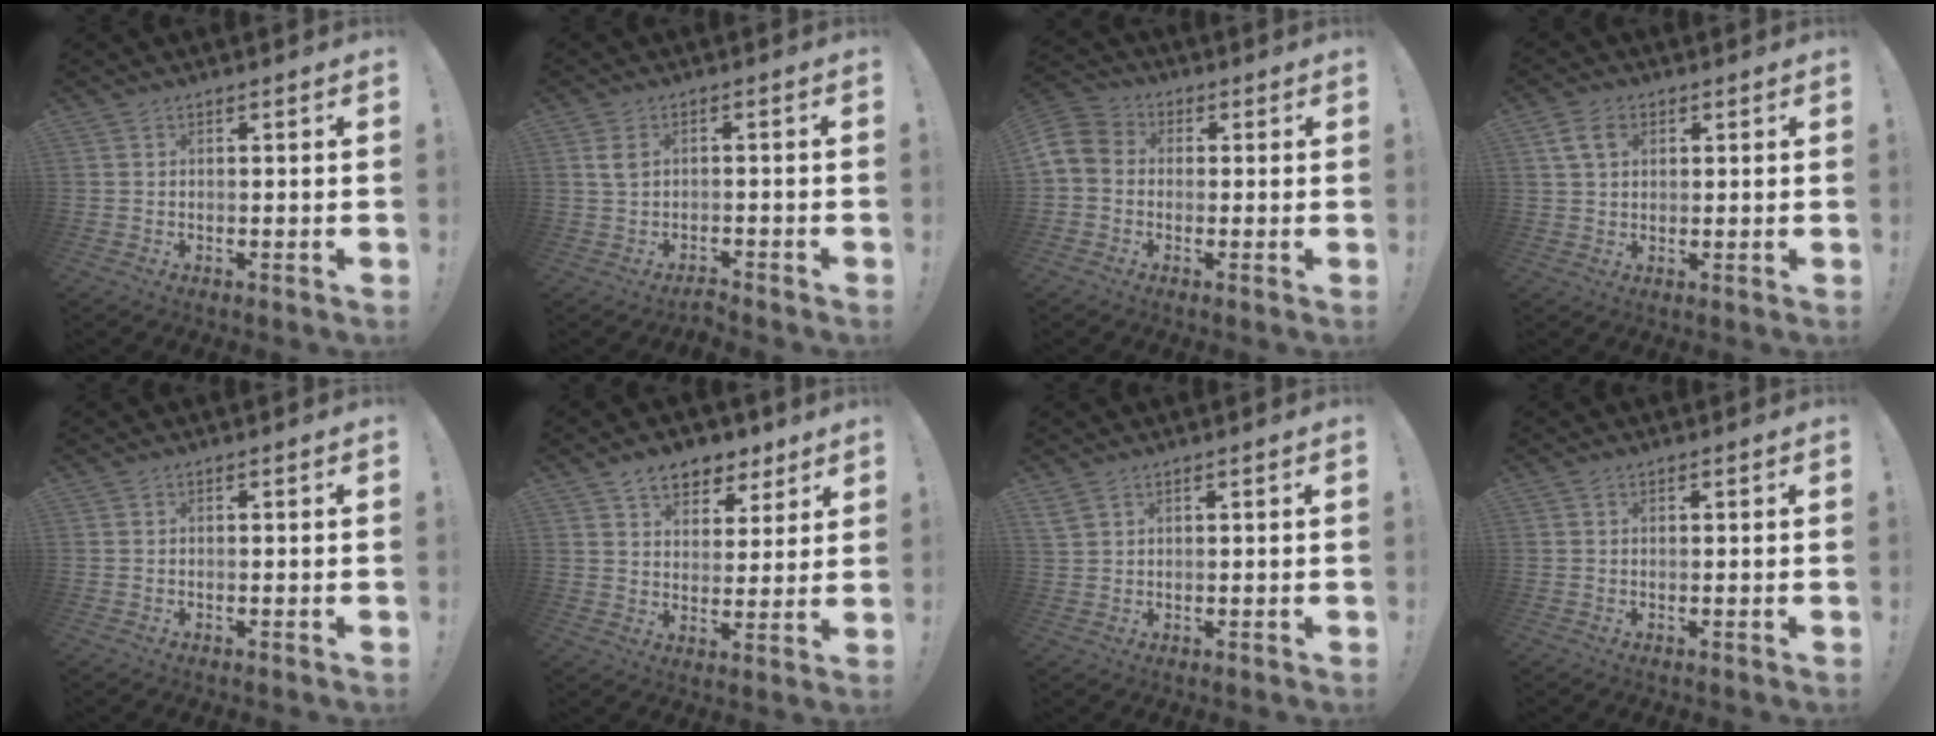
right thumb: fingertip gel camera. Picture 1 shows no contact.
{"total": 2.7, "force": [-0.8, 1.5, 2.1], "torque": [-0.044, 0.004, -0.017]}
{"total": 7.1, "force": [-0.8, 5.9, 3.9], "torque": [-0.082, 0.016, -0.011]}
{"total": 6.4, "force": [2.5, 4.3, 4.0], "torque": [-0.071, 0.004, 0.050]}
{"total": 0.0}
{"total": 8.9, "force": [6.2, 5.5, 3.1], "torque": [-0.043, -0.038, 0.116]}
{"total": 2.9, "force": [1.8, 1.4, 1.7], "torque": [-0.031, -0.004, 0.036]}
{"total": 0.5, "force": [0.5, 0.0, 0.1], "torque": [0.002, -0.003, 0.010]}